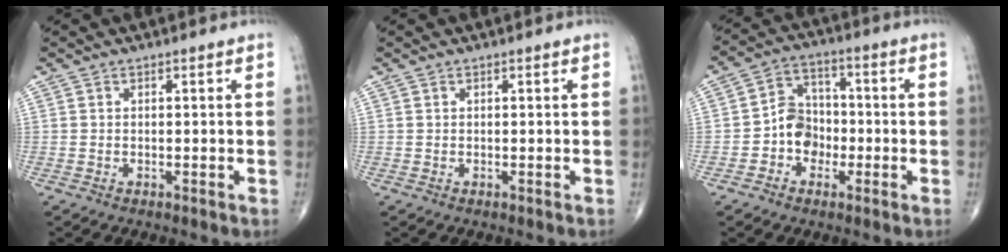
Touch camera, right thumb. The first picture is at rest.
{"total": 0.0}
{"total": 7.6, "force": [-2.1, 6.4, 3.5], "torque": [-0.028, 0.033, -0.049]}